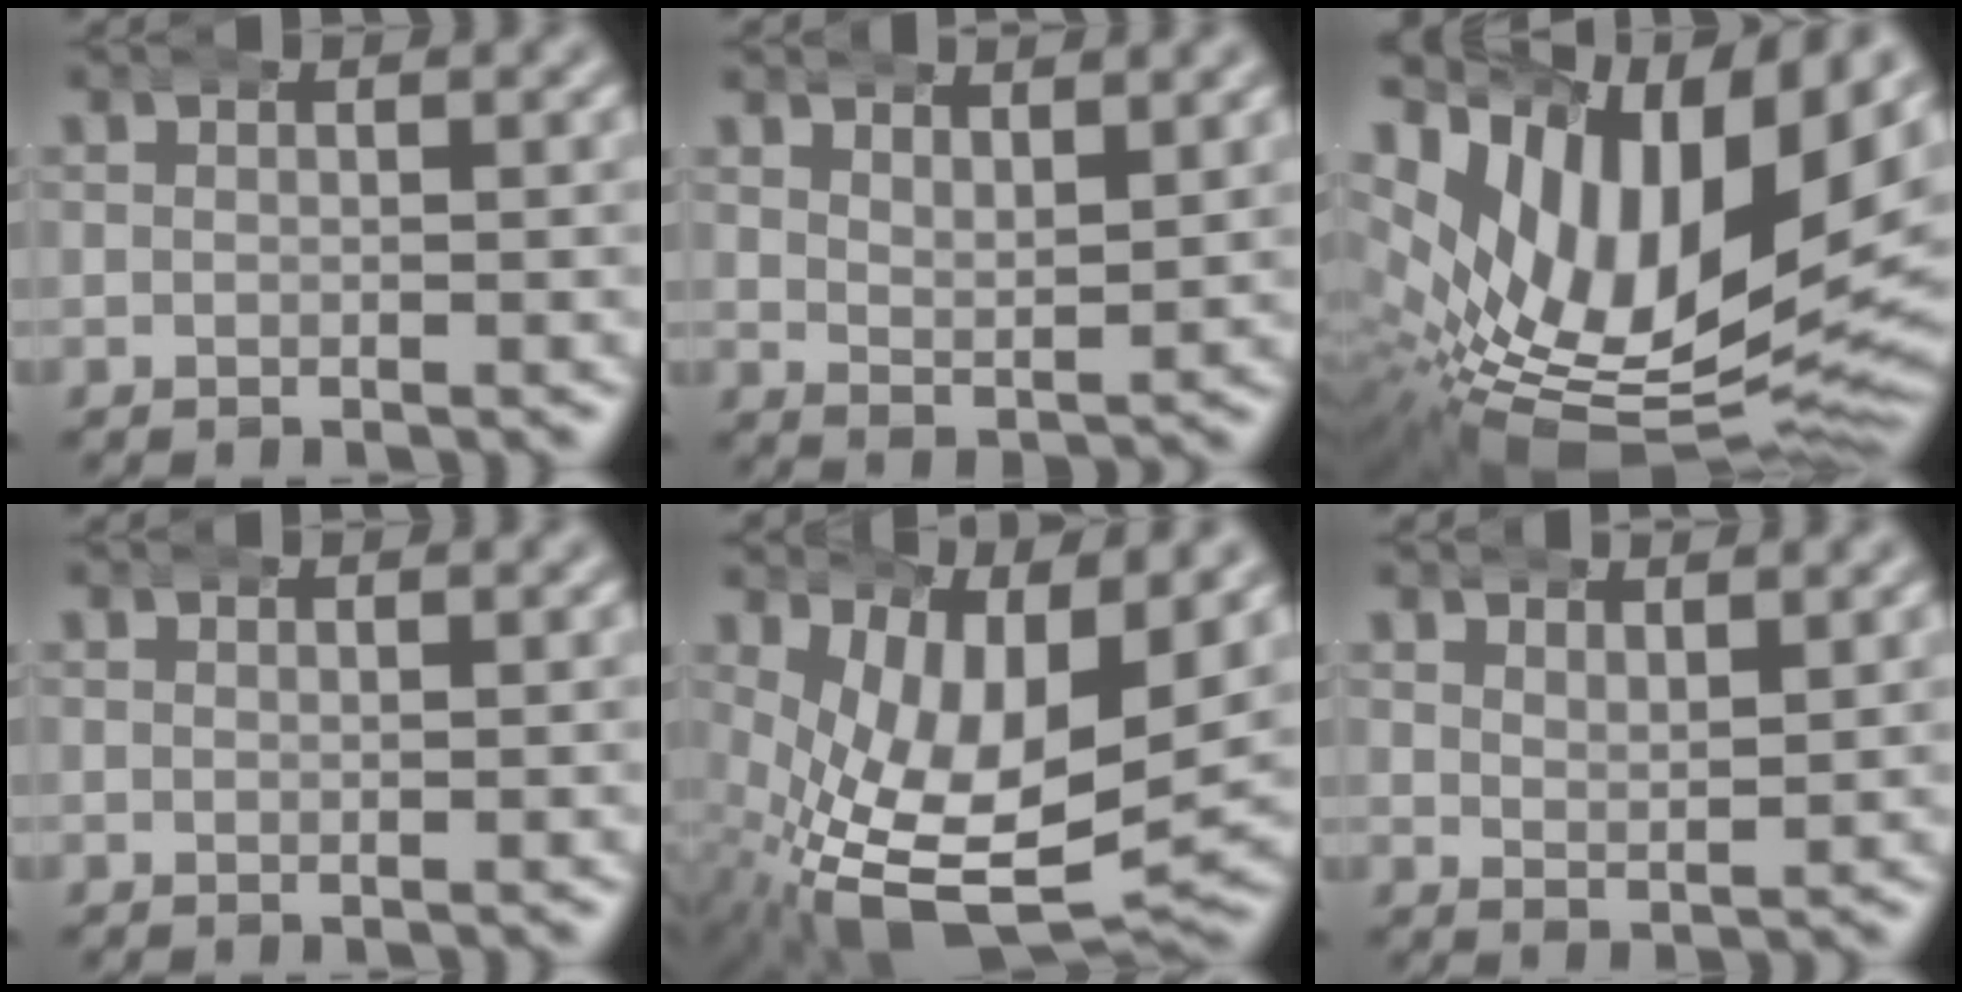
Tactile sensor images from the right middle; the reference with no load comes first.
{"total": 2.2, "force": [1.6, 0.7, 1.3], "torque": [-0.035, -0.015, 0.037]}
{"total": 18.9, "force": [0.4, 12.4, 14.3], "torque": [-0.282, -0.040, 0.023]}
{"total": 0.0}
{"total": 11.9, "force": [-1.2, 7.1, 9.5], "torque": [-0.192, -0.052, 0.008]}
{"total": 1.7, "force": [1.5, 0.3, 0.6], "torque": [-0.016, -0.008, 0.034]}